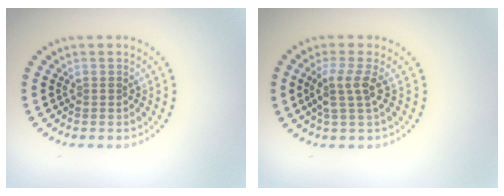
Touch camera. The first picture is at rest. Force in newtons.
{"total": 2.6, "press": 2.0, "slide": 1.5}